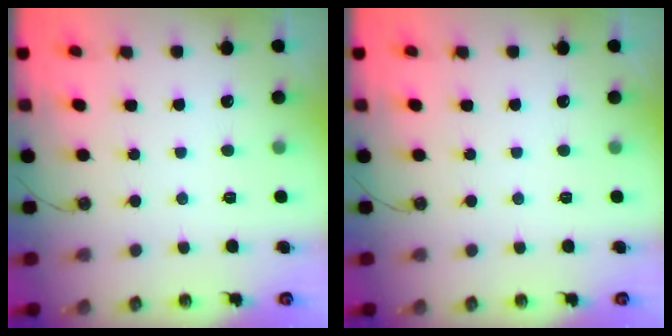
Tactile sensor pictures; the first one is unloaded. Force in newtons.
{"total": 0.0}